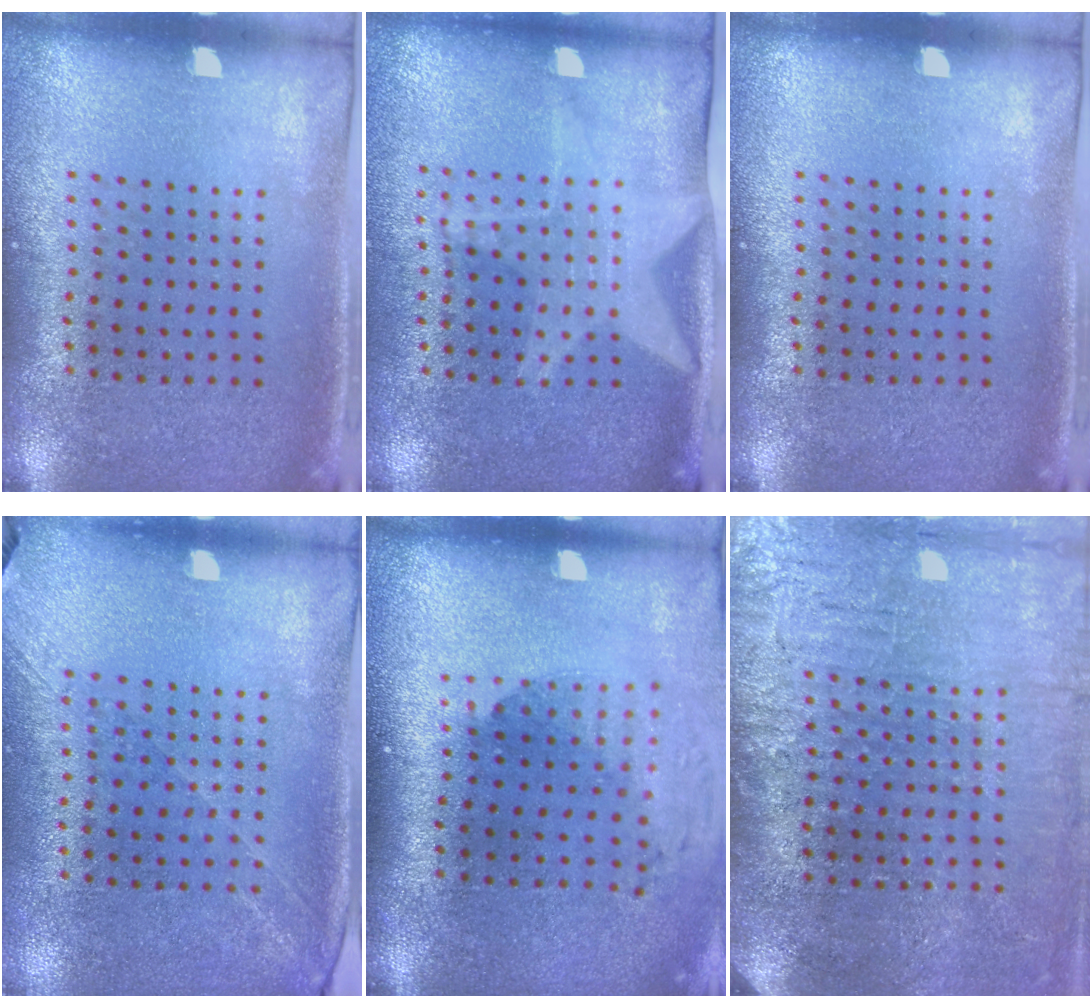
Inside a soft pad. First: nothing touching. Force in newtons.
{"total": 1.9, "press": 1.6, "slide": 1.1}
{"total": 0.0}
{"total": 1.3, "press": 1.2, "slide": 0.5}
{"total": 1.6, "press": 1.3, "slide": 0.9}
{"total": 3.6, "press": 3.4, "slide": 1.3}